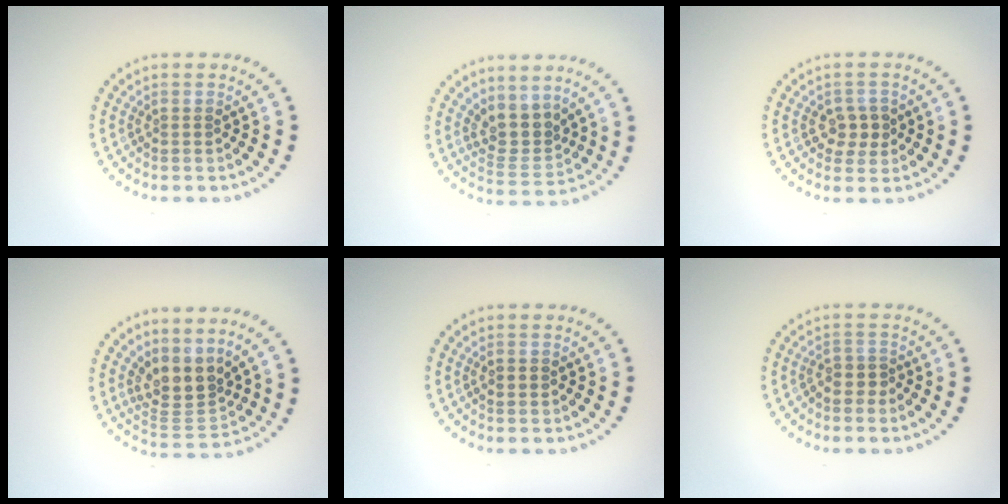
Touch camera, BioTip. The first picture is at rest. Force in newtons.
{"total": 3.4, "press": 2.5, "slide": 2.3}
{"total": 2.2, "press": 2.2, "slide": 0.5}
{"total": 3.6, "press": 2.7, "slide": 2.4}
{"total": 1.2, "press": 1.2, "slide": 0.2}
{"total": 1.7, "press": 1.3, "slide": 1.1}